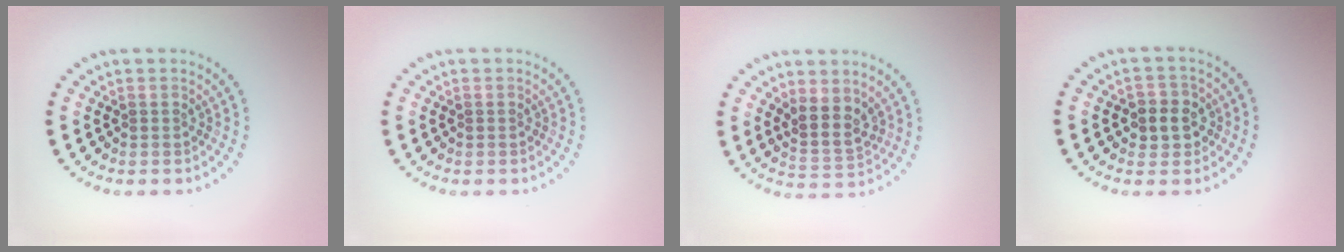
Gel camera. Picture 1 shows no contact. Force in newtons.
{"total": 0.0}
{"total": 2.9, "press": 2.3, "slide": 1.7}
{"total": 2.9, "press": 2.7, "slide": 0.9}